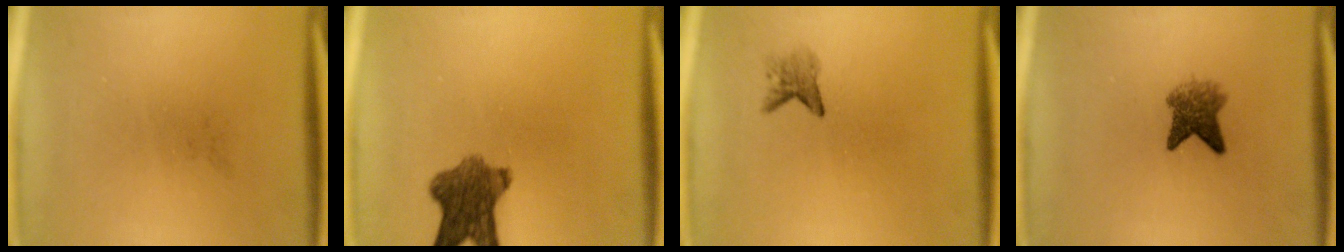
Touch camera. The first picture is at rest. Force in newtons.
{"total": 8.1}
{"total": 1.8}
{"total": 4.2}